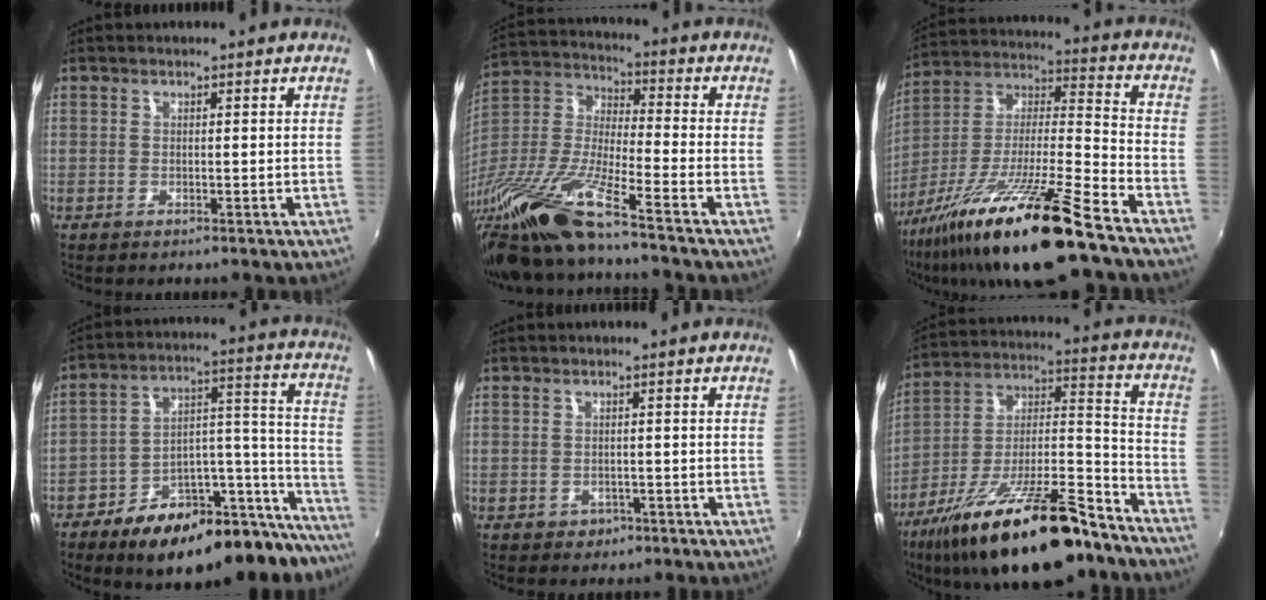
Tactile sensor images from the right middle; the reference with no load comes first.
{"total": 19.8, "force": [-15.3, 0.4, 12.6], "torque": [-0.251, -0.040, -0.298]}
{"total": 21.2, "force": [-14.9, 0.4, 15.0], "torque": [-0.264, -0.025, -0.268]}
{"total": 26.0, "force": [-19.4, 9.7, 14.3], "torque": [-0.156, 0.042, -0.272]}
{"total": 2.2, "force": [-1.0, 1.9, 0.6], "torque": [-0.014, -0.002, -0.011]}
{"total": 25.3, "force": [-17.3, 7.1, 17.0], "torque": [-0.282, -0.017, -0.272]}